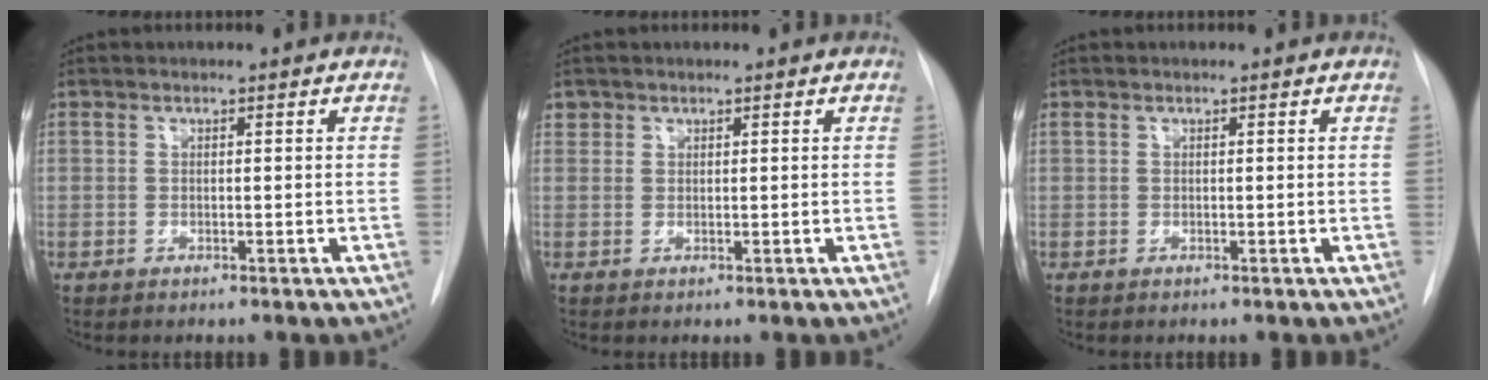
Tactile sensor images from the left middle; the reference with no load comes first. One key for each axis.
{"total": 1.1, "fx": 0.7, "fy": 0.9, "fz": 0.0, "tx": 0.010, "ty": 0.004, "tz": 0.010}
{"total": 0.0}